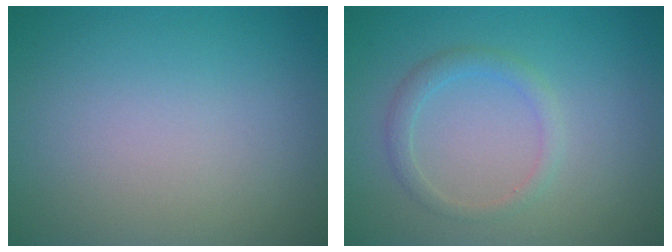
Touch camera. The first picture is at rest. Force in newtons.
{"total": 1.7, "press": 1.7, "slide": 0.2}